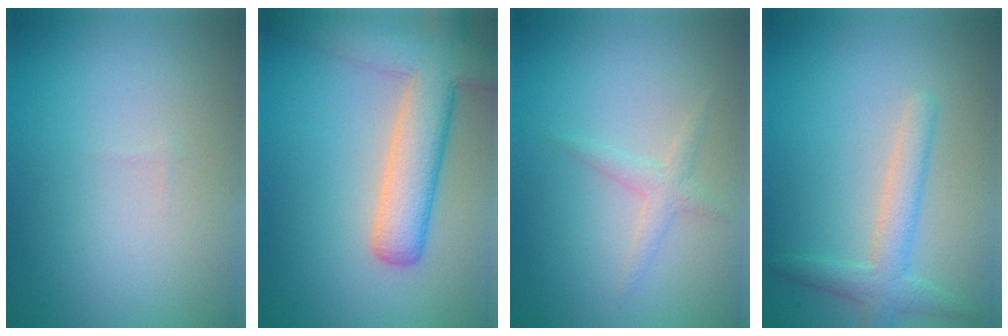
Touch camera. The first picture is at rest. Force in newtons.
{"total": 7.5, "press": 7.4, "slide": 0.5}
{"total": 1.5, "press": 1.5, "slide": 0.0}
{"total": 2.9, "press": 2.9, "slide": 0.1}